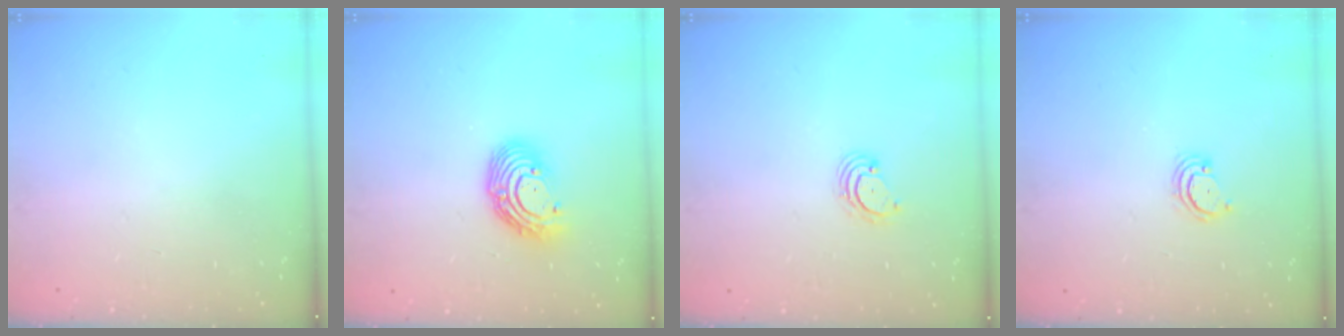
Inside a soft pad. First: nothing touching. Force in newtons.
{"total": 10.7, "press": 10.6, "slide": 0.9}
{"total": 3.2, "press": 3.1, "slide": 0.4}
{"total": 3.1, "press": 3.1, "slide": 0.5}